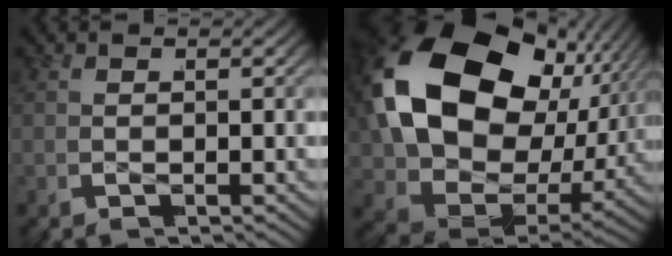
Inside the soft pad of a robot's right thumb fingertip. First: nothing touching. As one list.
[{"total": 19.6, "force": [1.2, 13.5, 14.2], "torque": [-0.311, -0.036, 0.035]}]